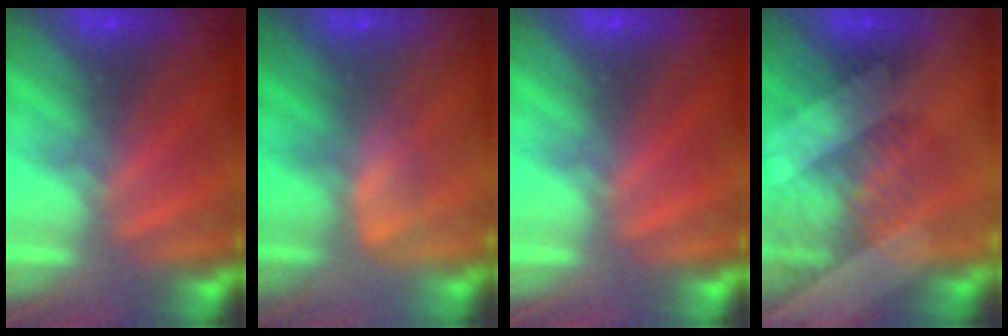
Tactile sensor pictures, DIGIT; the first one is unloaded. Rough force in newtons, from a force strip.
{"total": 2.5}
{"total": 0.0}
{"total": 3.5}